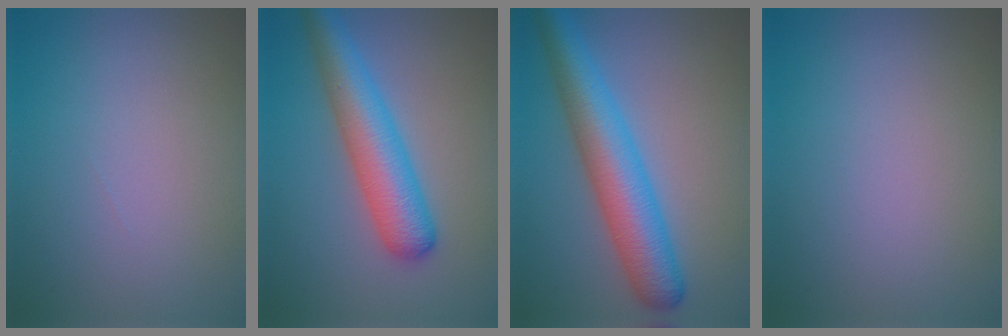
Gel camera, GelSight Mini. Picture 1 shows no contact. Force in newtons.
{"total": 6.4, "press": 6.4, "slide": 0.3}
{"total": 7.5, "press": 7.5, "slide": 0.2}
{"total": 0.0}